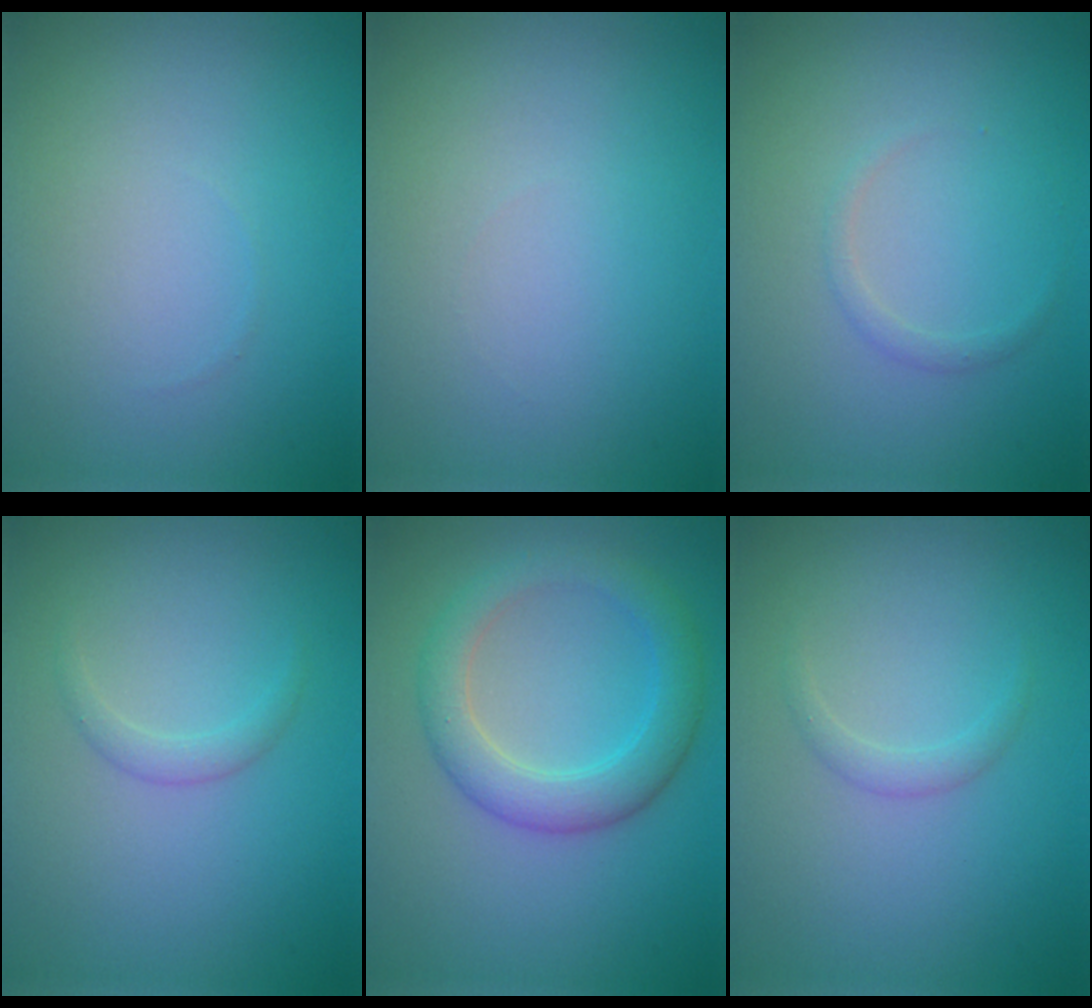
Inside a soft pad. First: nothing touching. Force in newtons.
{"total": 0.0}
{"total": 0.8, "press": 0.8, "slide": 0.0}
{"total": 1.2, "press": 1.2, "slide": 0.0}
{"total": 4.3, "press": 4.3, "slide": 0.2}
{"total": 1.1, "press": 1.1, "slide": 0.1}